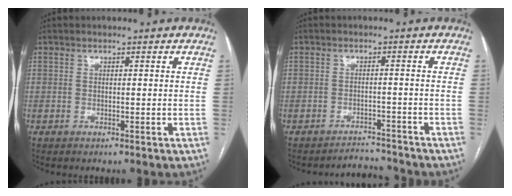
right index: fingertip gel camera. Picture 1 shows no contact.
{"total": 3.4, "force": [-3.2, 0.3, -1.1], "torque": [0.023, 0.006, -0.043]}